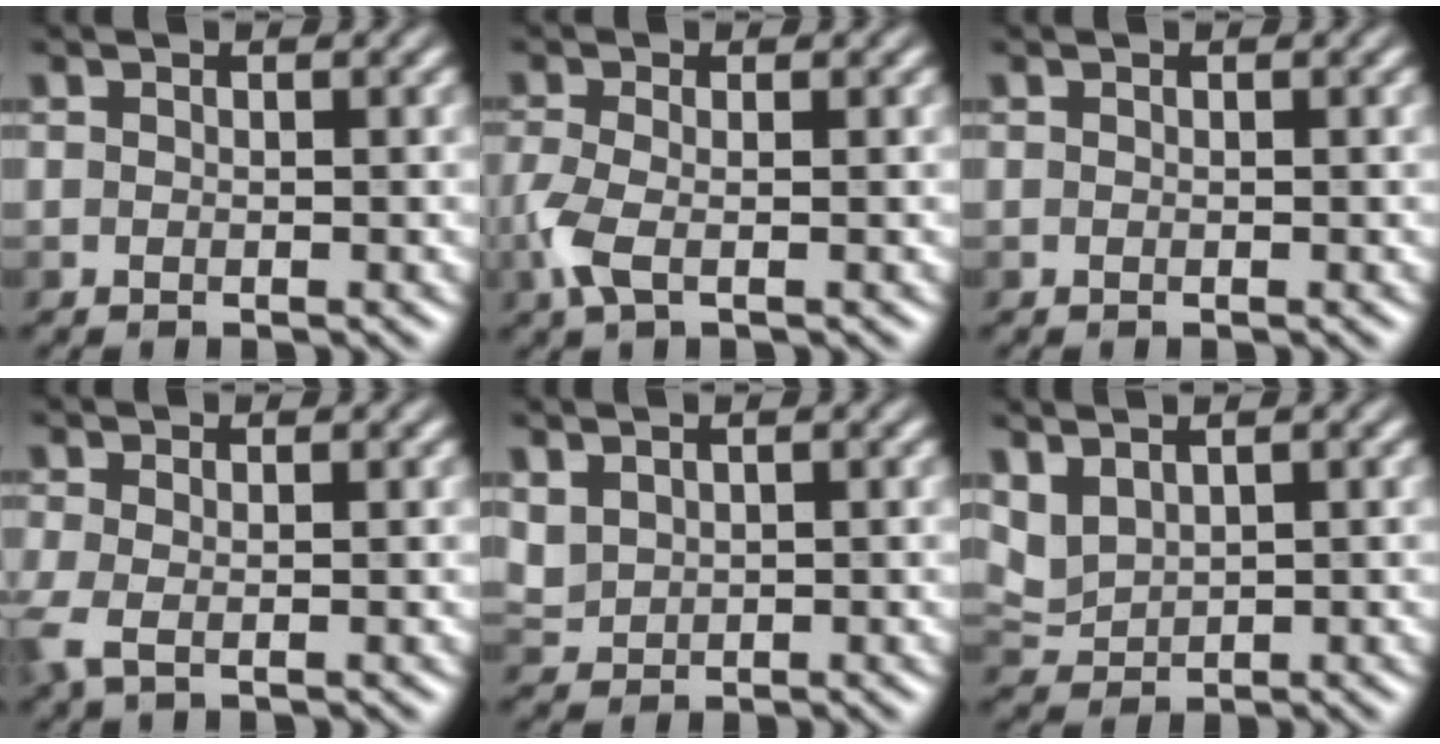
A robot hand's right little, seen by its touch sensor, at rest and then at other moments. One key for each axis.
{"total": 2.6, "fx": -0.8, "fy": 1.2, "fz": 2.2, "tx": -0.068, "ty": 0.000, "tz": -0.018}
{"total": 0.0}
{"total": 2.3, "fx": -0.5, "fy": 1.4, "fz": 1.8, "tx": -0.057, "ty": 0.001, "tz": -0.013}
{"total": 1.6, "fx": 0.9, "fy": 1.2, "fz": 0.6, "tx": -0.019, "ty": -0.006, "tz": 0.028}
{"total": 2.1, "fx": 1.4, "fy": 1.2, "fz": 1.0, "tx": -0.033, "ty": 0.000, "tz": 0.037}